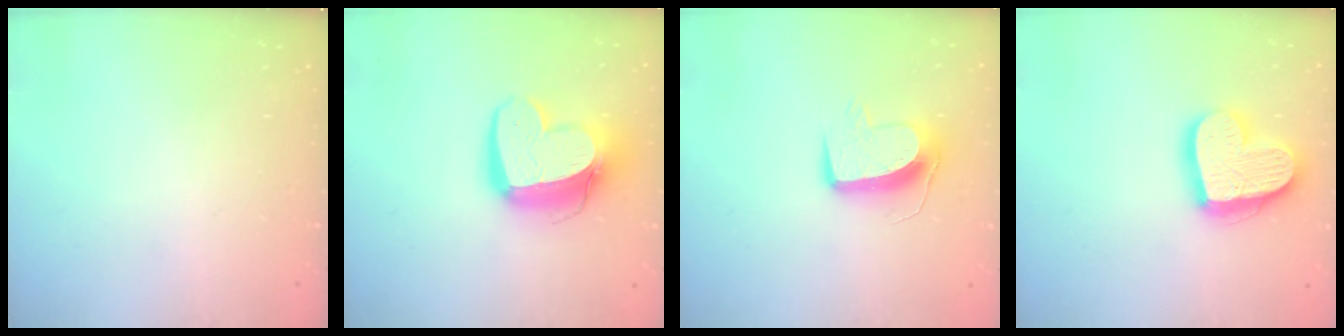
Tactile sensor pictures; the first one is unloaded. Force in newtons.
{"total": 15.2, "press": 15.2, "slide": 1.4}
{"total": 10.3, "press": 10.3, "slide": 0.7}
{"total": 17.9, "press": 17.9, "slide": 1.4}